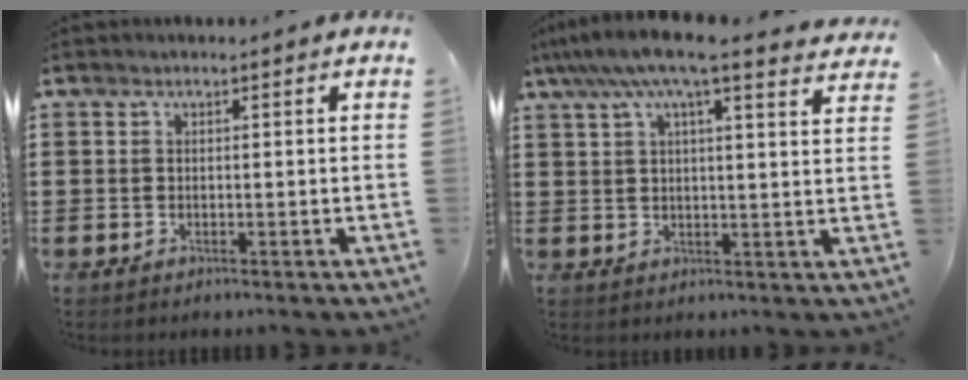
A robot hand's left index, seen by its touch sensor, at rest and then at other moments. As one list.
[{"total": 7.9, "force": [6.4, 0.4, 4.6], "torque": [-0.110, -0.019, 0.113]}]